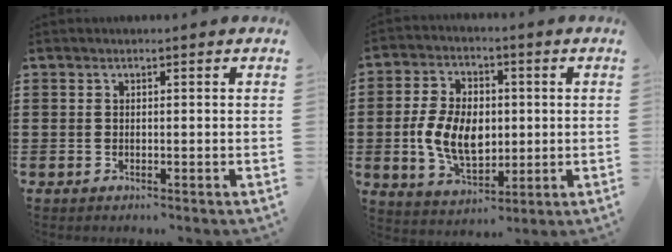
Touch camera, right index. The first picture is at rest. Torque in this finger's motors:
{"motor_torque": [1.39, -0.75, 1.05, 0.21]}